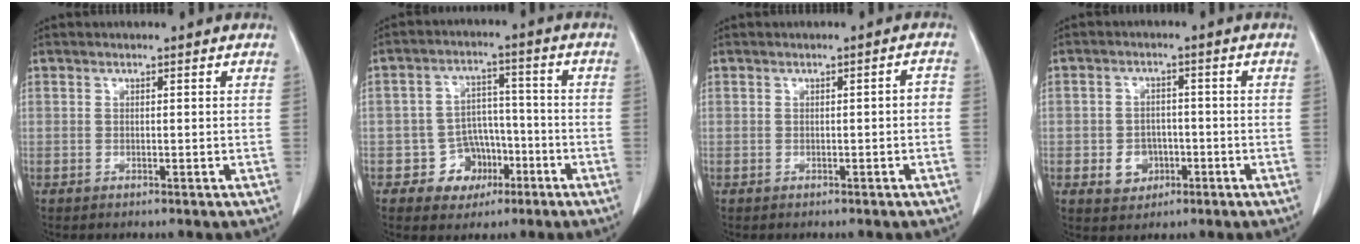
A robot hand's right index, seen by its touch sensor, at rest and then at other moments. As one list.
[{"total": 6.9, "force": [-2.8, 6.1, 1.4], "torque": [-0.007, 0.021, -0.033]}, {"total": 1.4, "force": [-0.4, 0.4, 1.3], "torque": [-0.012, 0.003, -0.005]}, {"total": 4.5, "force": [-1.3, 3.9, 1.7], "torque": [-0.021, 0.008, -0.009]}]